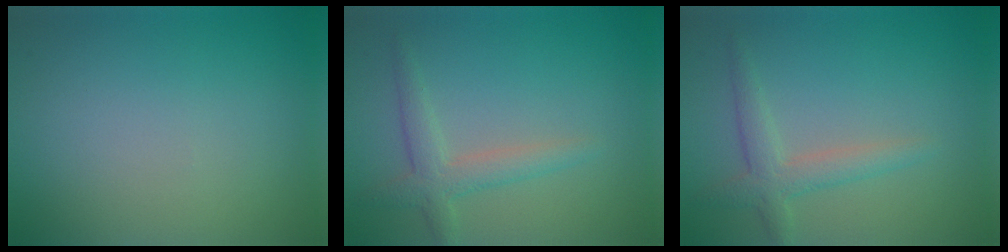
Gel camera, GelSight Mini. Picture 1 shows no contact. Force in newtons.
{"total": 2.7, "press": 2.7, "slide": 0.1}
{"total": 2.7, "press": 2.7, "slide": 0.1}